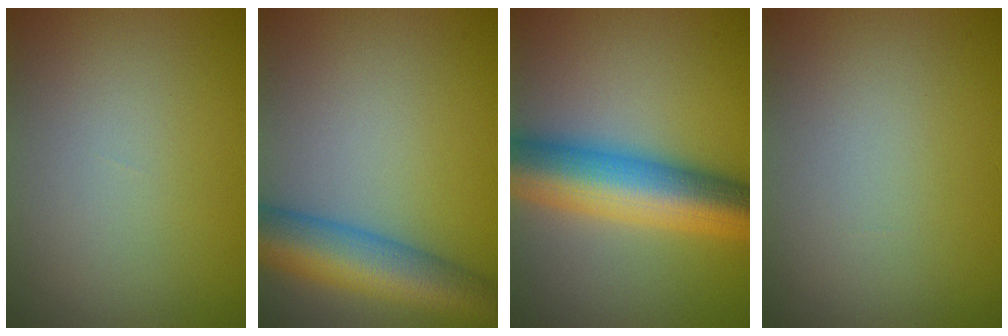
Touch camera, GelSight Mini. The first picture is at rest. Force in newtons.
{"total": 8.4, "press": 8.4, "slide": 0.3}
{"total": 10.4, "press": 10.4, "slide": 0.2}
{"total": 0.0}